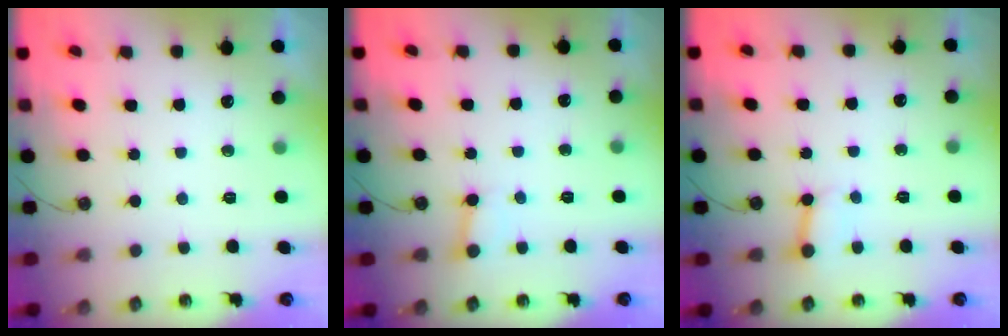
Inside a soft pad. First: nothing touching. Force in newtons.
{"total": 2.7, "press": 2.7, "slide": 0.1}
{"total": 2.6, "press": 2.6, "slide": 0.1}